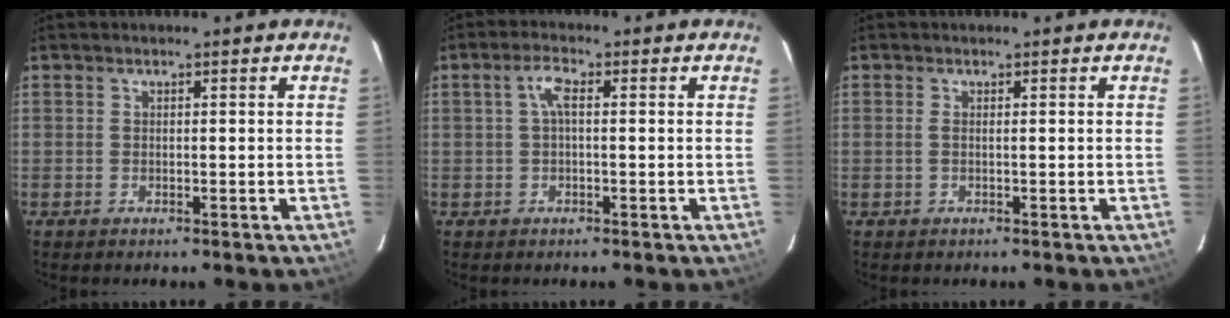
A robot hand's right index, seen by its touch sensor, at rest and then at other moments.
{"total": 2.9, "force": [0.3, 1.0, 2.8], "torque": [-0.057, 0.010, 0.006]}
{"total": 0.7, "force": [0.0, -0.2, 0.7], "torque": [-0.015, 0.000, -0.002]}